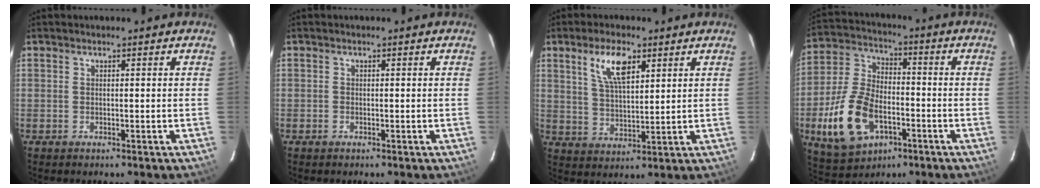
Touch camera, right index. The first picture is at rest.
{"total": 0.5, "force": [-0.4, 0.4, 0.0], "torque": [-0.002, 0.000, -0.008]}
{"total": 8.1, "force": [4.2, 3.2, 6.1], "torque": [-0.116, 0.009, 0.083]}
{"total": 15.9, "force": [-5.8, 9.5, 11.4], "torque": [-0.265, -0.002, -0.095]}